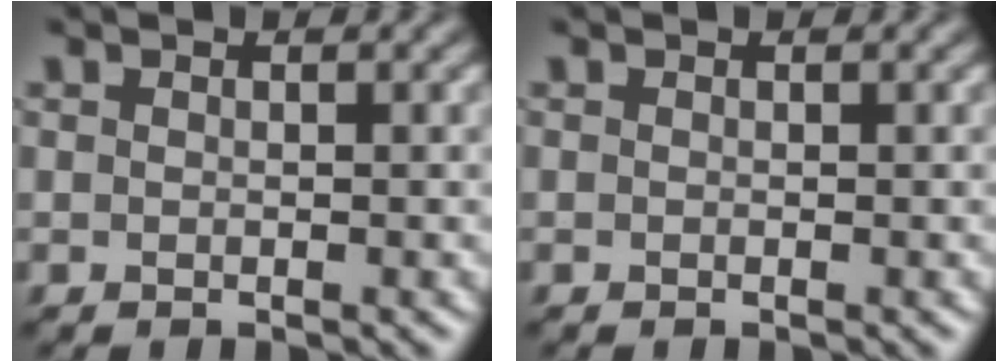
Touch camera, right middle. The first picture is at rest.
{"total": 0.0}